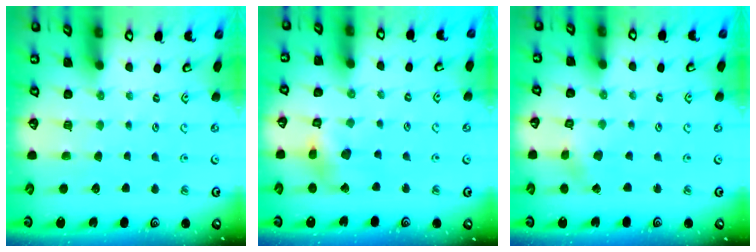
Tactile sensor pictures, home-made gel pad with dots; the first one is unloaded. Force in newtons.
{"total": 10.5, "press": 10.4, "slide": 1.4}
{"total": 2.4, "press": 2.4, "slide": 0.3}